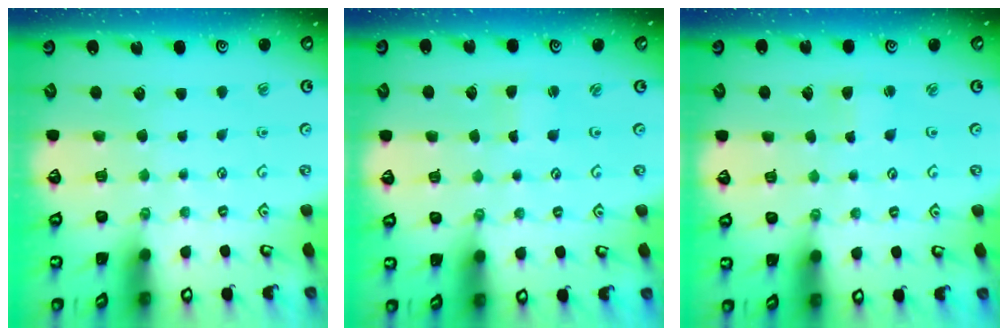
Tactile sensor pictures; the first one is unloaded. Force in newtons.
{"total": 0.9, "press": 0.9, "slide": 0.1}
{"total": 1.9, "press": 1.9, "slide": 0.2}